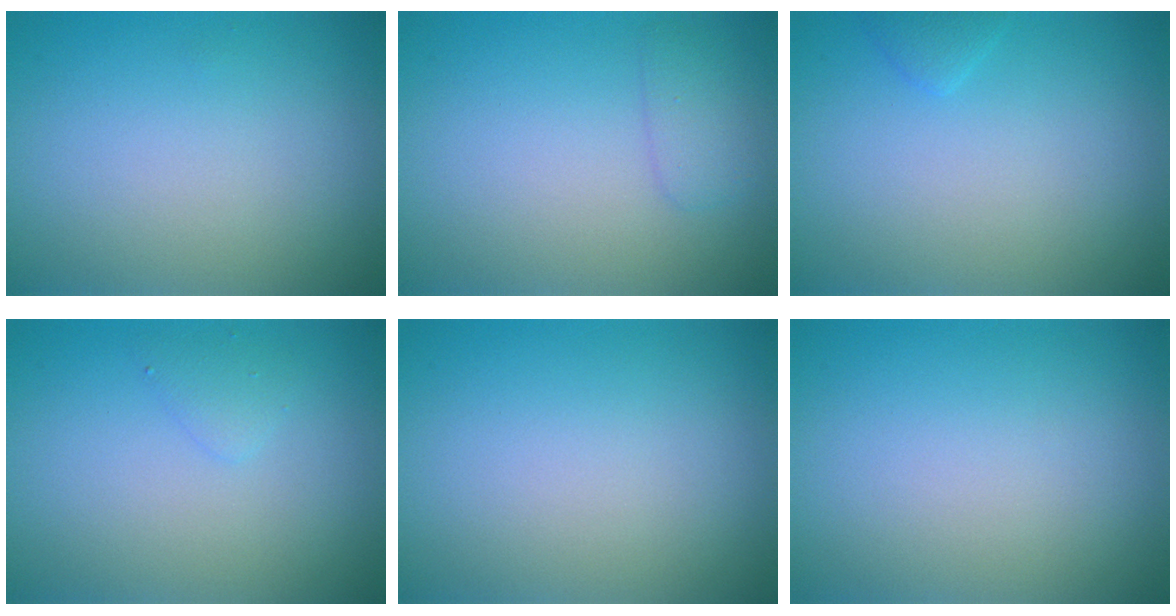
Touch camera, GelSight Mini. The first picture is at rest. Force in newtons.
{"total": 1.5, "press": 1.5, "slide": 0.1}
{"total": 0.8, "press": 0.8, "slide": 0.1}
{"total": 1.0, "press": 1.0, "slide": 0.1}
{"total": 0.0}
{"total": 0.0}